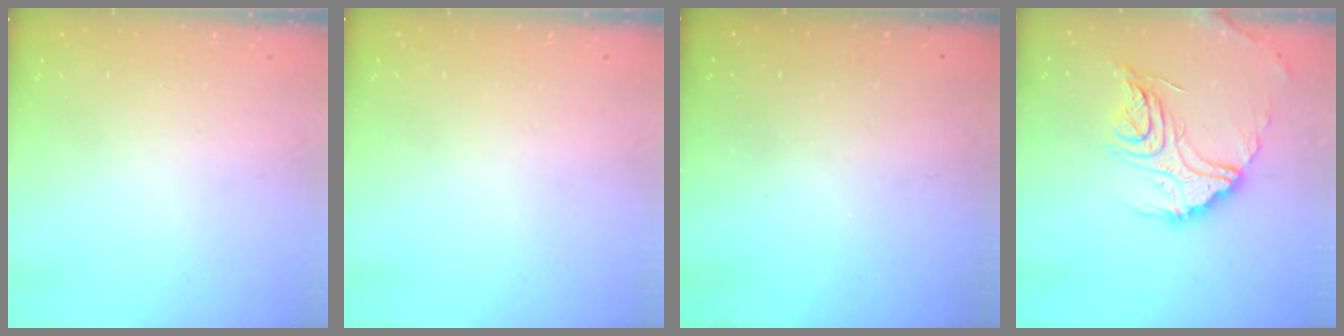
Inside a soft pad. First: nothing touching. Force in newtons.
{"total": 0.0}
{"total": 3.2, "press": 3.2, "slide": 0.1}
{"total": 17.9, "press": 17.8, "slide": 1.5}